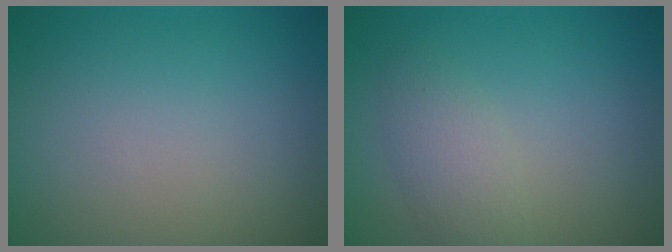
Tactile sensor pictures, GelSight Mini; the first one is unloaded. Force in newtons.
{"total": 2.4, "press": 2.4, "slide": 0.1}